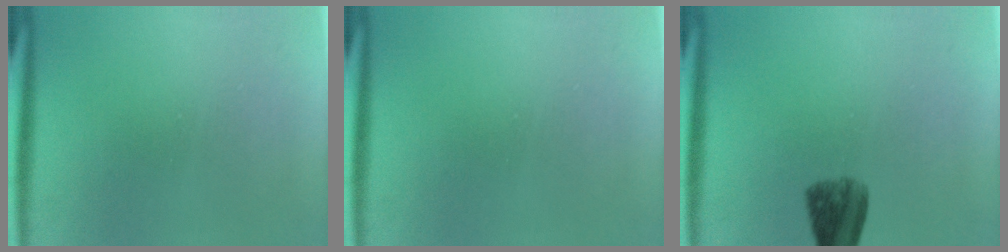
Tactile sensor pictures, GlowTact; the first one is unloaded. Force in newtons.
{"total": 0.0}
{"total": 5.6}